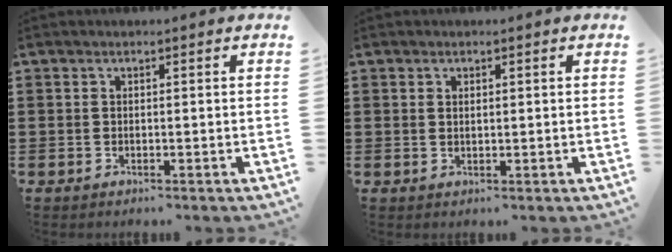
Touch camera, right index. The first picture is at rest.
{"total": 0.7, "force": [0.4, 0.4, 0.4], "torque": [-0.009, 0.003, 0.007]}